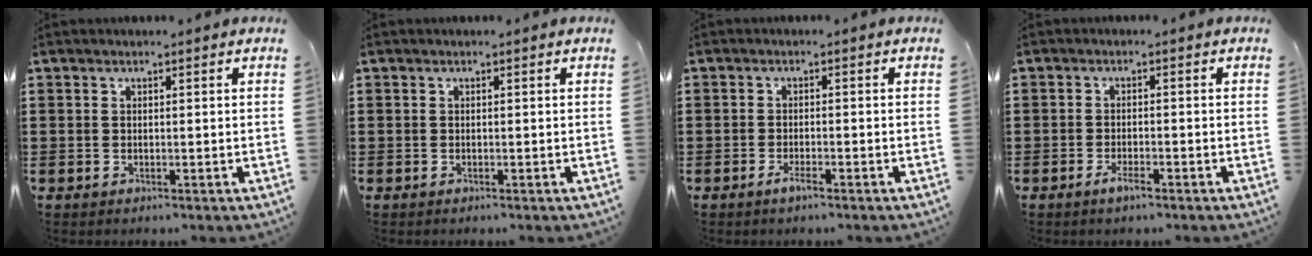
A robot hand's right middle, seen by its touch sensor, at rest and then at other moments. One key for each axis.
{"total": 0.0}
{"total": 1.8, "fx": -1.2, "fy": 0.4, "fz": 1.3, "tx": -0.031, "ty": -0.004, "tz": -0.025}
{"total": 2.1, "fx": -1.4, "fy": 0.5, "fz": 1.5, "tx": -0.035, "ty": -0.004, "tz": -0.028}